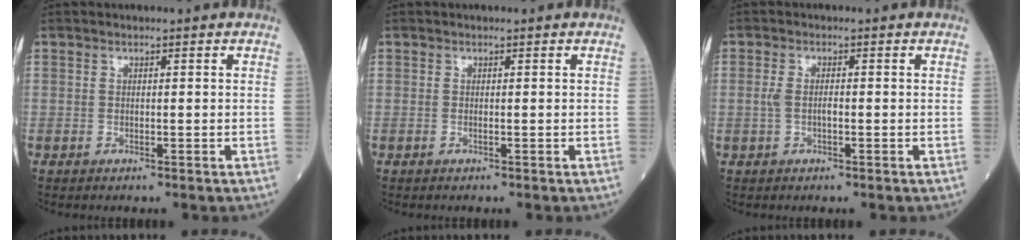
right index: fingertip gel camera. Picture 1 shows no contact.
{"total": 0.0}
{"total": 2.3, "force": [-0.2, 1.0, 2.1], "torque": [-0.049, 0.009, -0.002]}